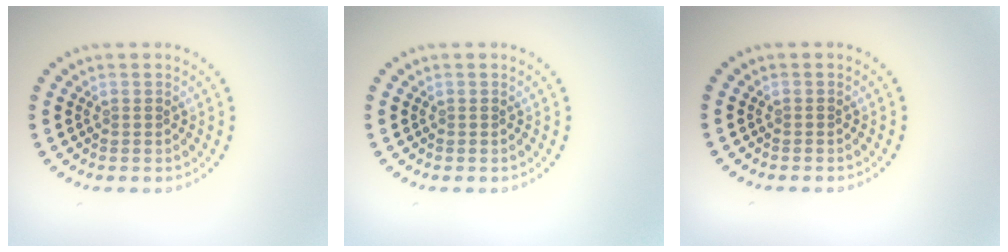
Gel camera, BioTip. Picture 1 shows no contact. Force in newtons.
{"total": 0.0}
{"total": 0.0}